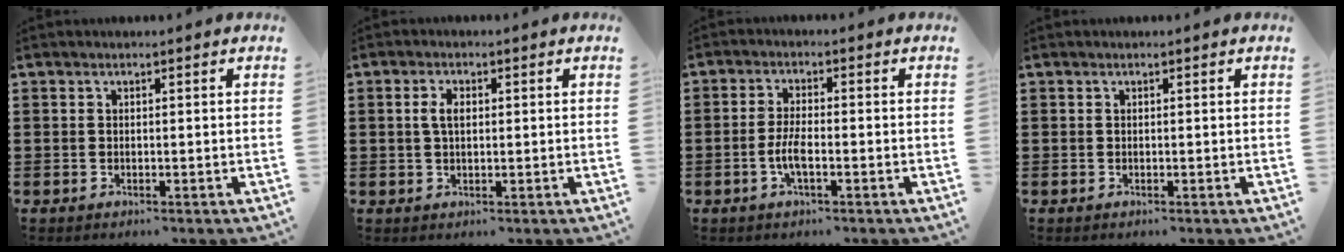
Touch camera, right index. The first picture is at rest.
{"total": 3.0, "force": [0.4, 1.5, 2.5], "torque": [-0.052, 0.008, 0.005]}
{"total": 3.9, "force": [-1.3, 1.0, 3.5], "torque": [-0.083, -0.004, -0.029]}
{"total": 0.0}